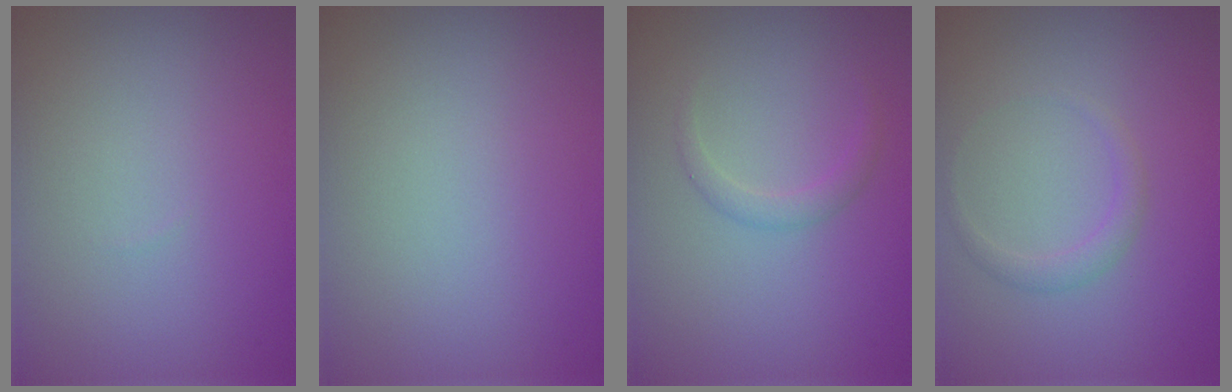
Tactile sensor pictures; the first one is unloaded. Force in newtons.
{"total": 0.0}
{"total": 1.2, "press": 1.2, "slide": 0.0}
{"total": 1.3, "press": 1.3, "slide": 0.0}